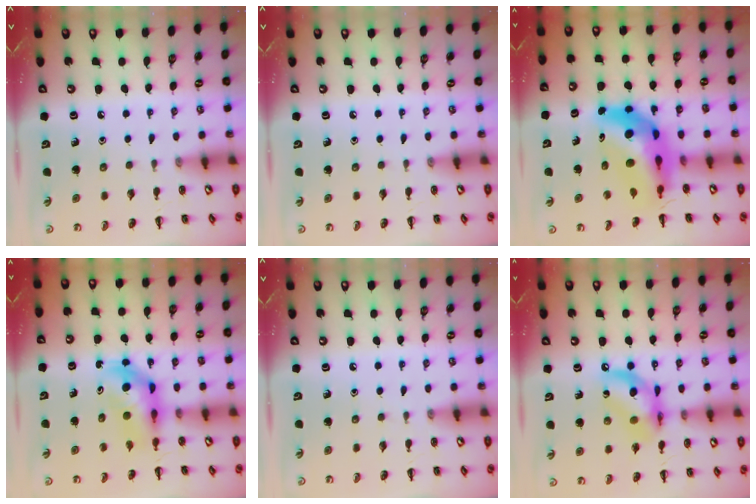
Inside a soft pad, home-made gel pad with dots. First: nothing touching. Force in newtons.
{"total": 0.0}
{"total": 10.3, "press": 9.7, "slide": 3.4}
{"total": 5.6, "press": 5.6, "slide": 0.8}
{"total": 0.0}
{"total": 12.8, "press": 12.4, "slide": 3.1}